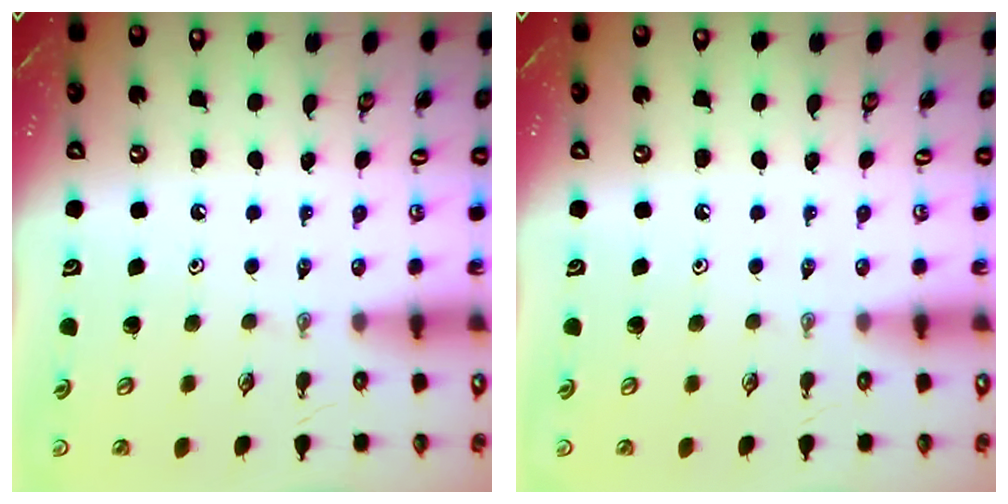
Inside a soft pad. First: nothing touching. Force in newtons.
{"total": 0.0}